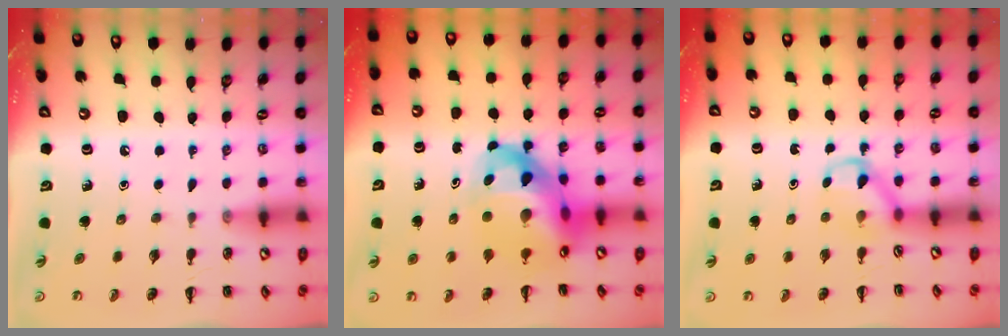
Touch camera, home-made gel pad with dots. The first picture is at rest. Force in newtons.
{"total": 13.8, "press": 13.3, "slide": 3.7}
{"total": 3.5, "press": 3.2, "slide": 1.4}